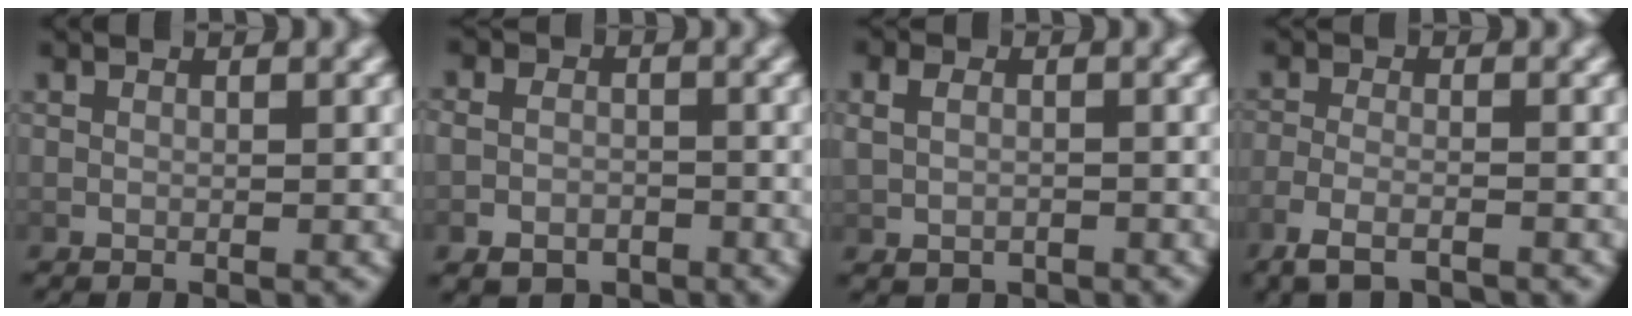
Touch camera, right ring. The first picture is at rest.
{"total": 4.4, "force": [-2.9, 3.1, 0.8], "torque": [-0.001, -0.013, -0.050]}
{"total": 1.9, "force": [-0.2, 1.5, 1.1], "torque": [-0.030, -0.008, 0.006]}
{"total": 3.6, "force": [-2.9, 1.1, 2.0], "torque": [-0.049, -0.009, -0.043]}